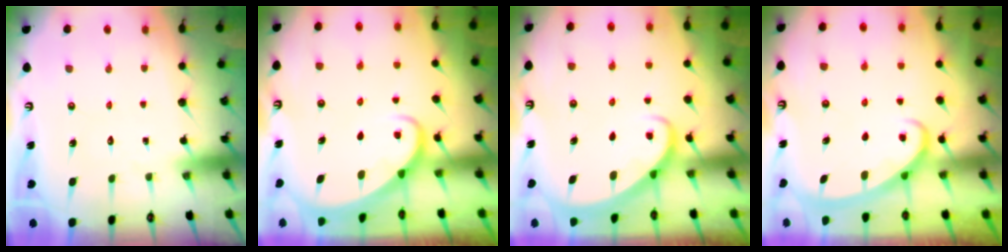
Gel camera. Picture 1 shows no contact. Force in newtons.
{"total": 2.4, "press": 2.4, "slide": 0.2}
{"total": 2.7, "press": 2.7, "slide": 0.2}
{"total": 2.9, "press": 2.9, "slide": 0.3}